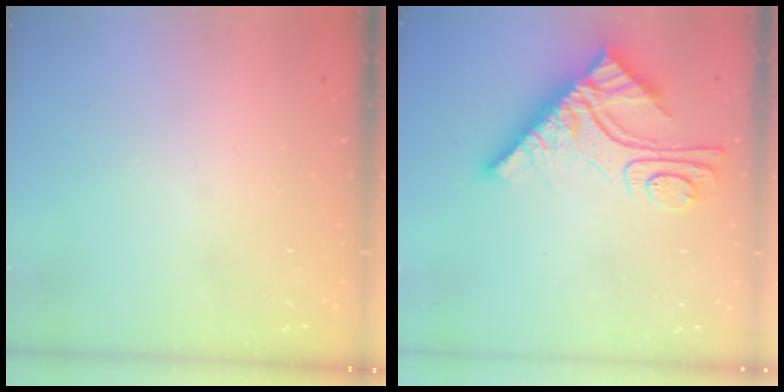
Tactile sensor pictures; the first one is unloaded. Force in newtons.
{"total": 13.6, "press": 13.6, "slide": 1.3}